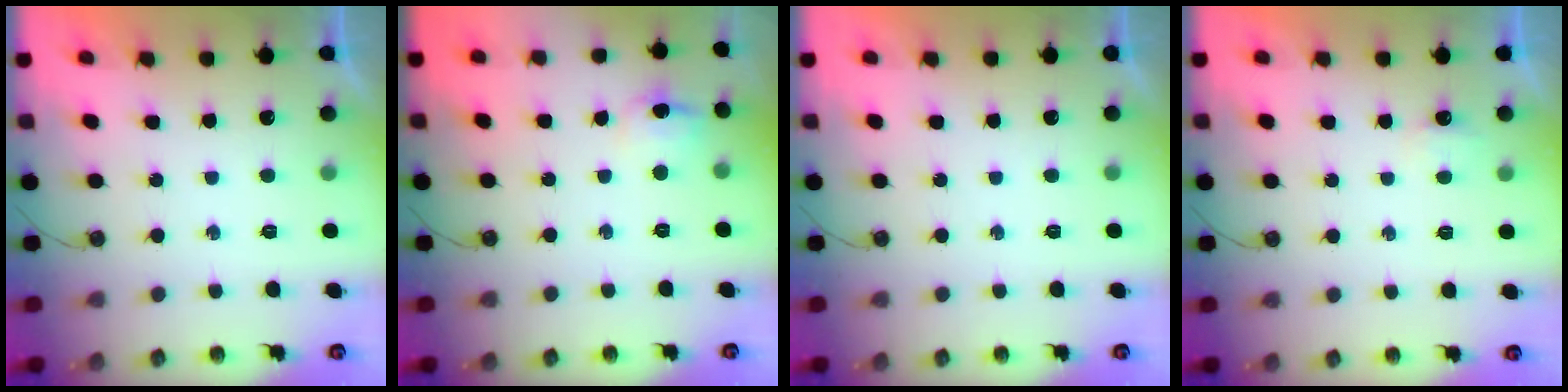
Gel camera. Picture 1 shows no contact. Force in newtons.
{"total": 6.6, "press": 6.5, "slide": 1.2}
{"total": 0.0}
{"total": 2.6, "press": 2.6, "slide": 0.4}